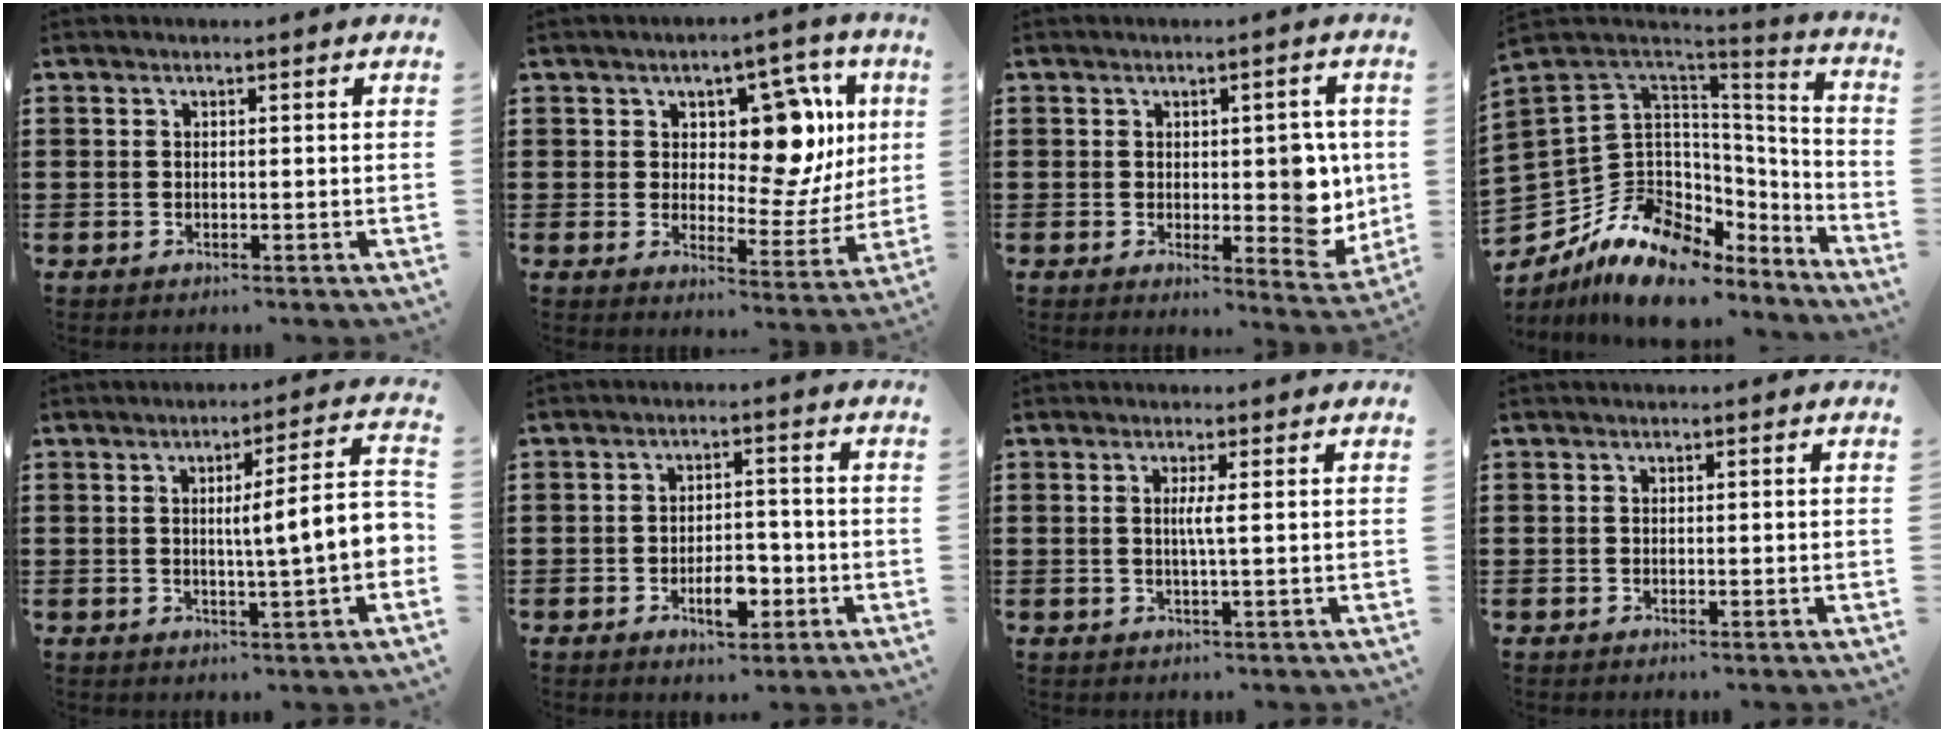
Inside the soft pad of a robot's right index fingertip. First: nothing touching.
{"total": 11.8, "force": [5.2, 6.9, 8.0], "torque": [-0.120, -0.026, 0.090]}
{"total": 6.0, "force": [0.9, 3.5, 4.8], "torque": [-0.052, -0.004, 0.010]}
{"total": 14.1, "force": [-7.4, 9.6, 7.1], "torque": [-0.181, 0.010, -0.134]}
{"total": 8.4, "force": [0.1, 0.6, 8.4], "torque": [-0.134, -0.009, -0.006]}
{"total": 5.6, "force": [-2.4, 2.7, 4.4], "torque": [-0.069, 0.005, -0.044]}
{"total": 2.3, "force": [0.2, -0.3, 2.3], "torque": [-0.043, -0.005, -0.001]}
{"total": 0.0}